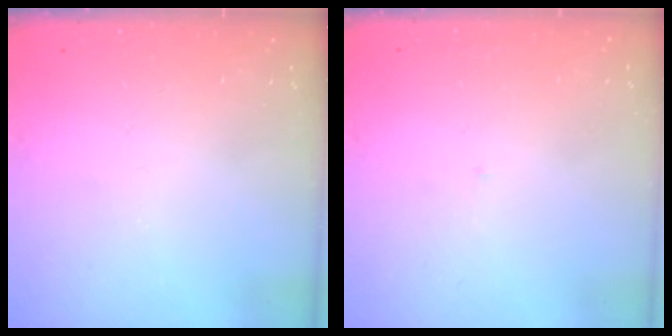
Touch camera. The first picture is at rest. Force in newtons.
{"total": 2.1, "press": 2.1, "slide": 0.1}